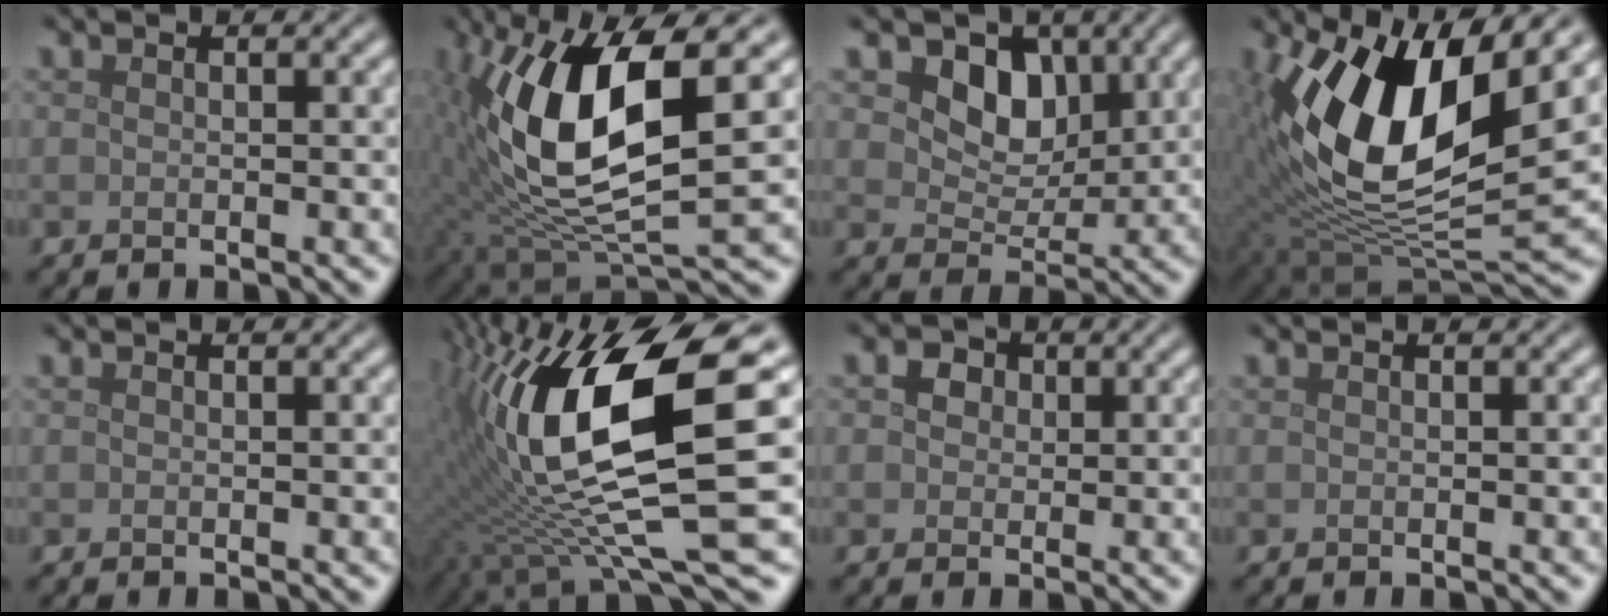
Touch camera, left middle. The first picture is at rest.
{"total": 12.0, "force": [1.8, 4.5, 11.0], "torque": [-0.218, -0.008, 0.035]}
{"total": 5.2, "force": [2.3, 3.7, 2.9], "torque": [-0.054, -0.011, 0.029]}
{"total": 14.5, "force": [4.0, 6.4, 12.4], "torque": [-0.229, -0.005, 0.069]}
{"total": 0.0}
{"total": 15.6, "force": [1.0, 4.6, 14.9], "torque": [-0.270, -0.012, 0.024]}
{"total": 2.7, "force": [1.0, 2.1, 1.4], "torque": [-0.019, 0.008, -0.003]}
{"total": 0.0}